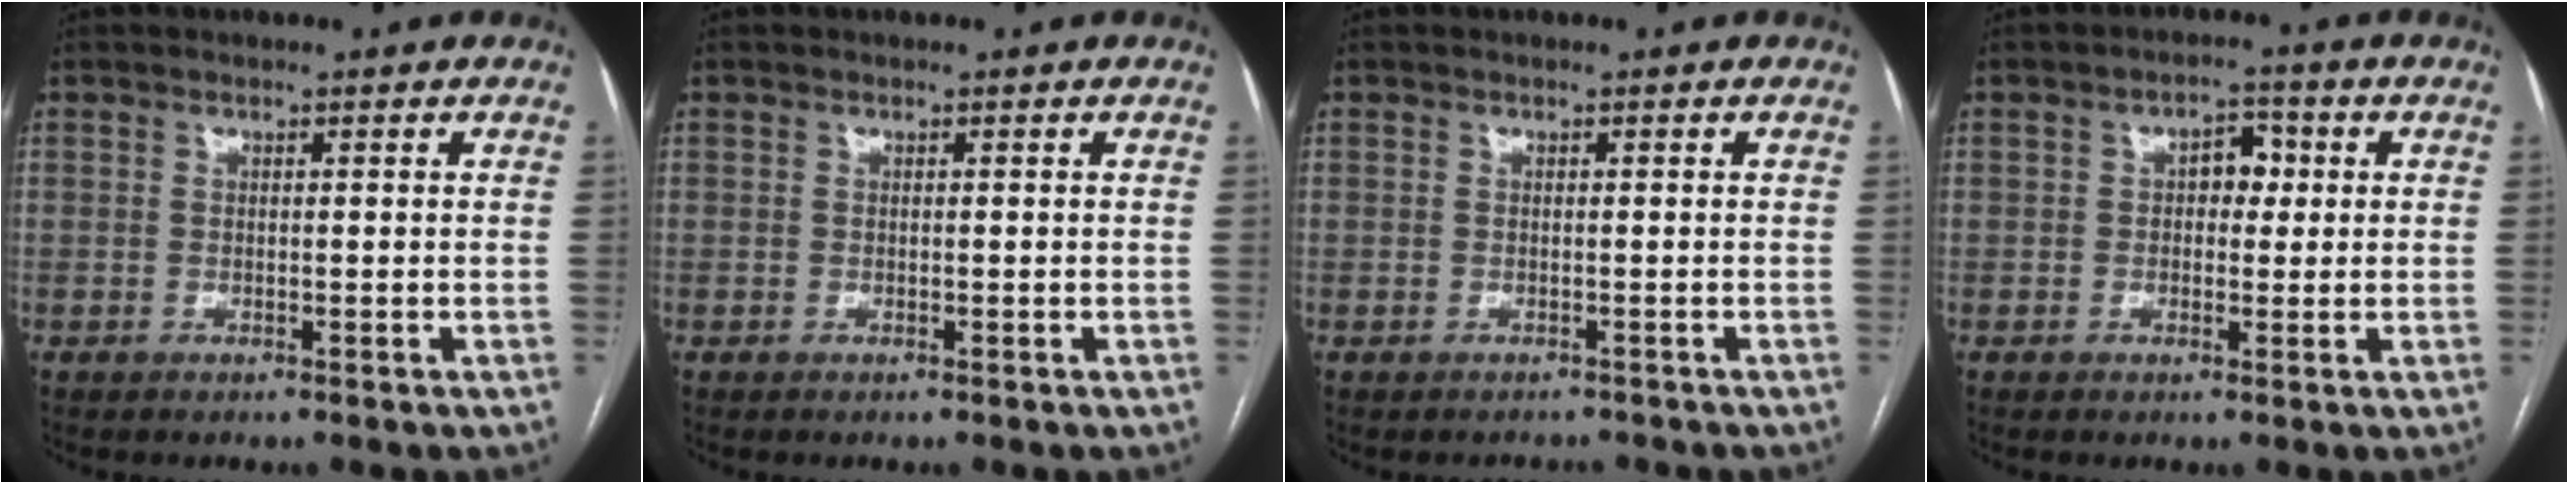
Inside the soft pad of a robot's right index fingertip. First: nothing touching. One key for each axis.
{"total": 0.0}
{"total": 1.6, "fx": -1.4, "fy": 0.6, "fz": -0.3, "tx": 0.003, "ty": -0.004, "tz": -0.019}
{"total": 3.9, "fx": 0.6, "fy": 2.4, "fz": 3.0, "tx": -0.041, "ty": 0.016, "tz": 0.008}